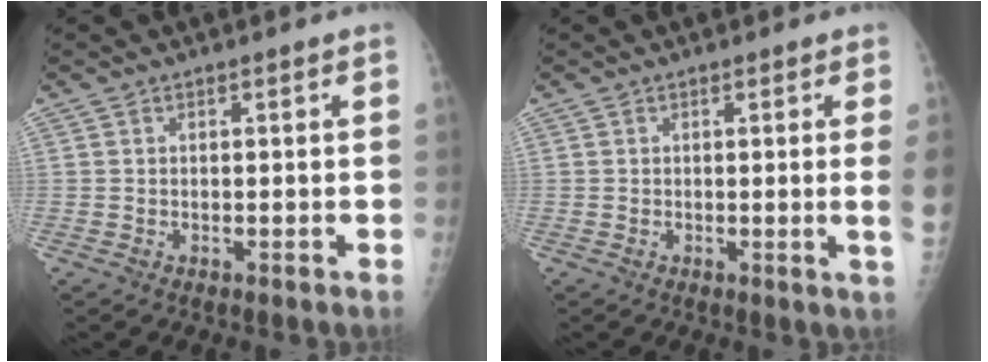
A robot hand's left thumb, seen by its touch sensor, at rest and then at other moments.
{"total": 3.1, "force": [0.2, -1.0, 2.9], "torque": [-0.049, -0.009, -0.001]}